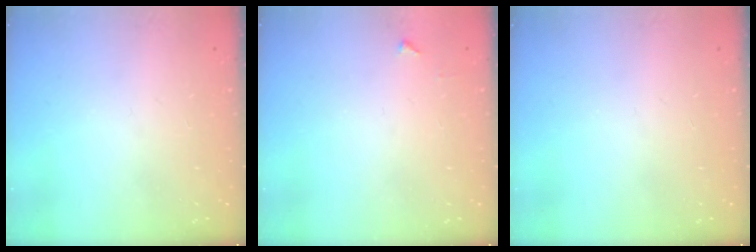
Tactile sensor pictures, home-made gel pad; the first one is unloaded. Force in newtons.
{"total": 3.2, "press": 3.2, "slide": 0.4}
{"total": 0.0}